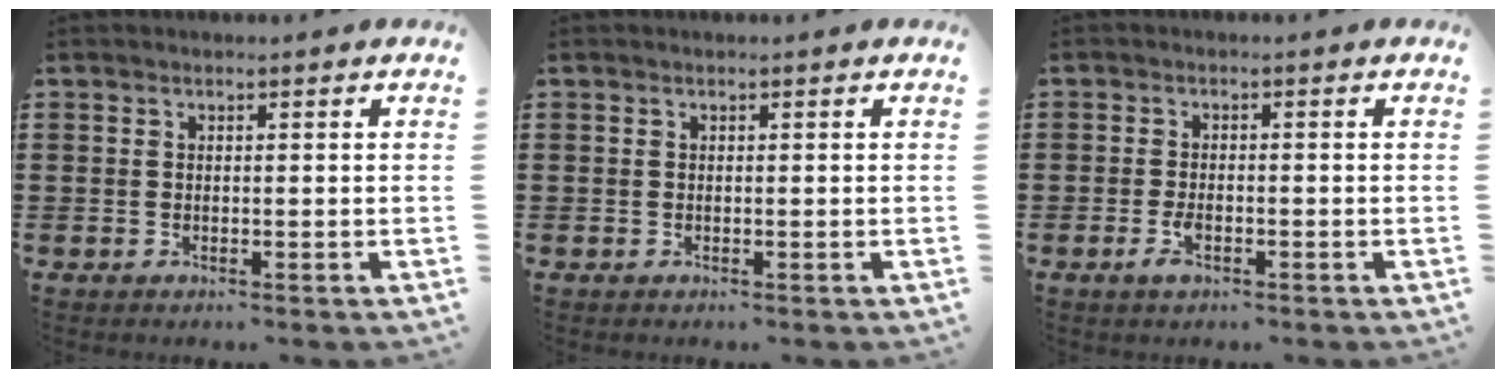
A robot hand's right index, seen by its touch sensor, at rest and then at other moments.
{"total": 0.0}
{"total": 2.6, "force": [-1.1, 0.9, 2.2], "torque": [-0.056, -0.009, -0.022]}